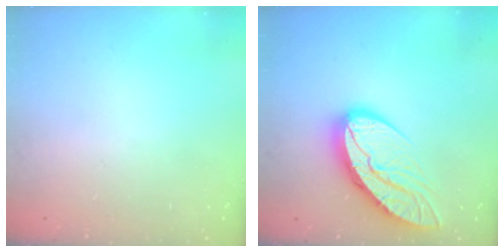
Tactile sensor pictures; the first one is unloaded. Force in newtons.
{"total": 13.0, "press": 13.0, "slide": 1.1}